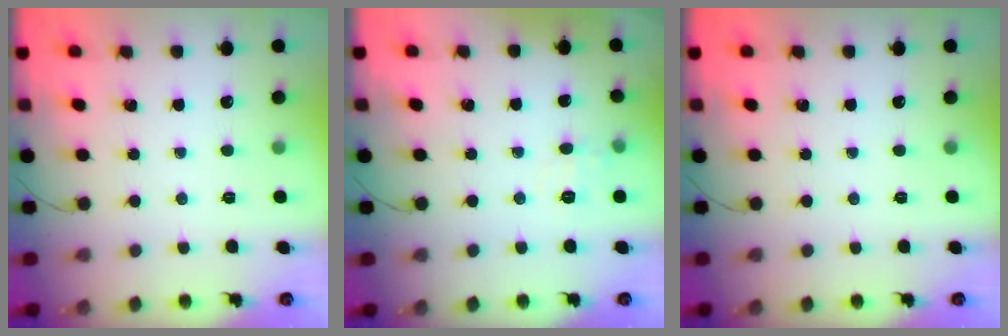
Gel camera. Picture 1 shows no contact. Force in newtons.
{"total": 5.6, "press": 5.4, "slide": 1.6}
{"total": 0.0}